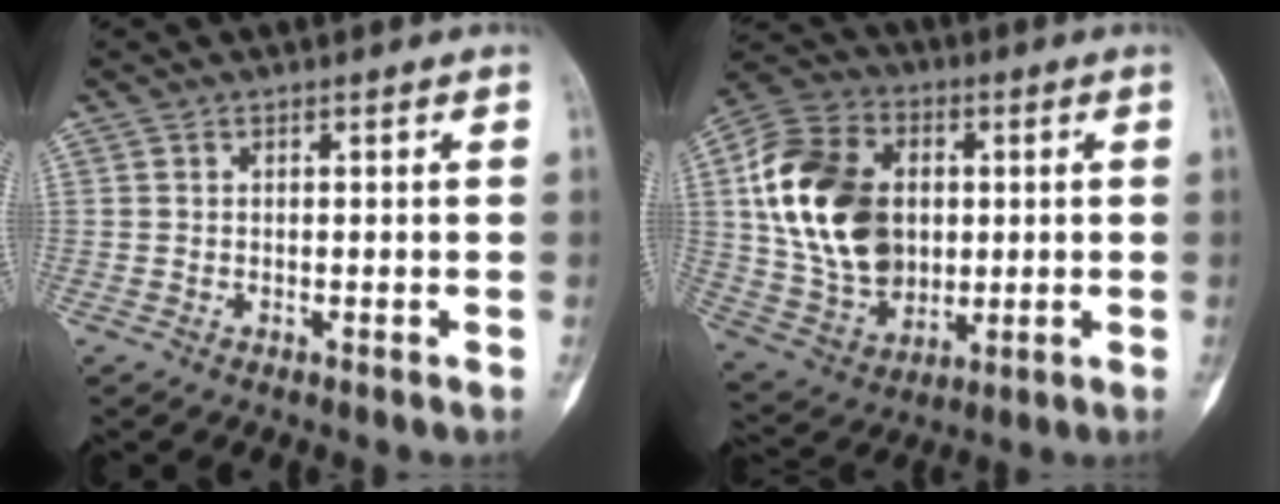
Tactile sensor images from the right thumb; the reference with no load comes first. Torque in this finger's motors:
{"motor_torque": [-0.96, 1.97, 2.18, 0.06, 0.22]}